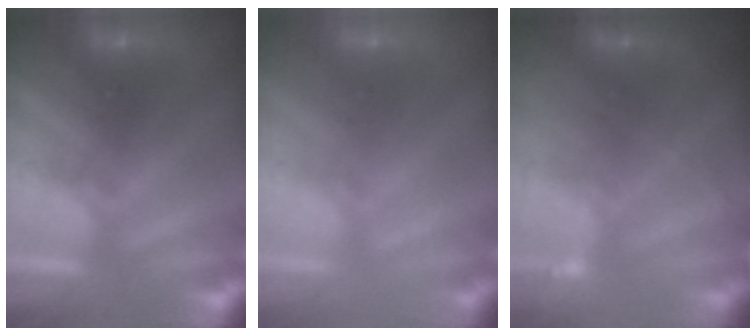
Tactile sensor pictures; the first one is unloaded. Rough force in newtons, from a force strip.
{"total": 1.9}
{"total": 2.0}